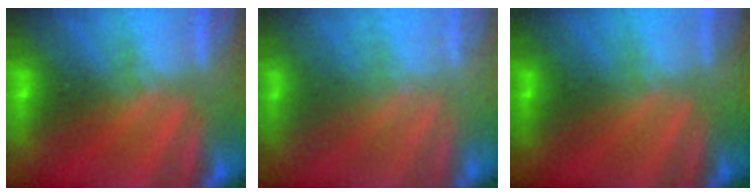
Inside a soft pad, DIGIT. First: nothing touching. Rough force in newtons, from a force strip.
{"total": 2.1}
{"total": 2.5}